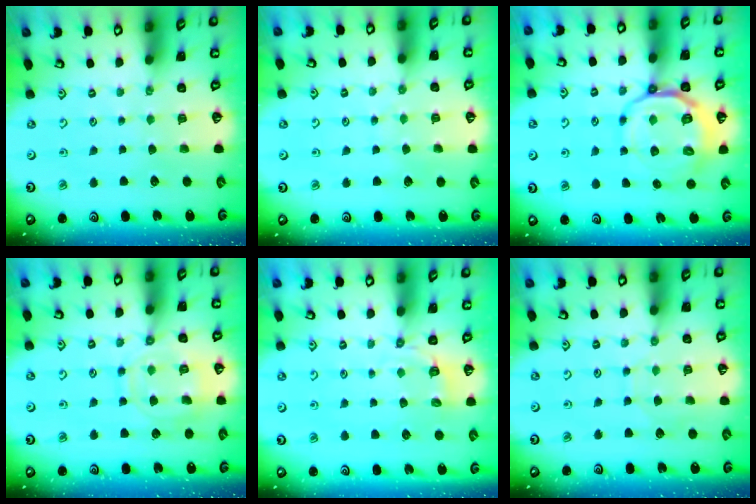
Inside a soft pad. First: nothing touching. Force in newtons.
{"total": 3.8, "press": 3.7, "slide": 0.3}
{"total": 11.9, "press": 11.6, "slide": 2.8}
{"total": 11.8, "press": 11.7, "slide": 1.1}
{"total": 2.9, "press": 2.0, "slide": 2.1}
{"total": 5.8, "press": 5.8, "slide": 0.6}